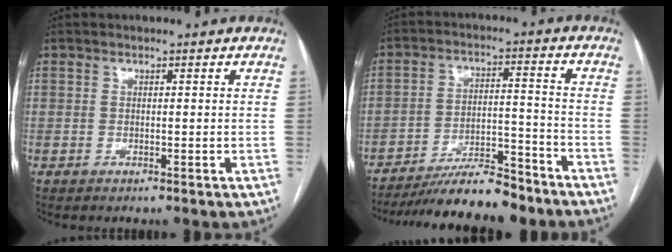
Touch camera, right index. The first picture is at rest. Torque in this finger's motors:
{"motor_torque": [0.41, -0.33, 0.30, 0.05]}